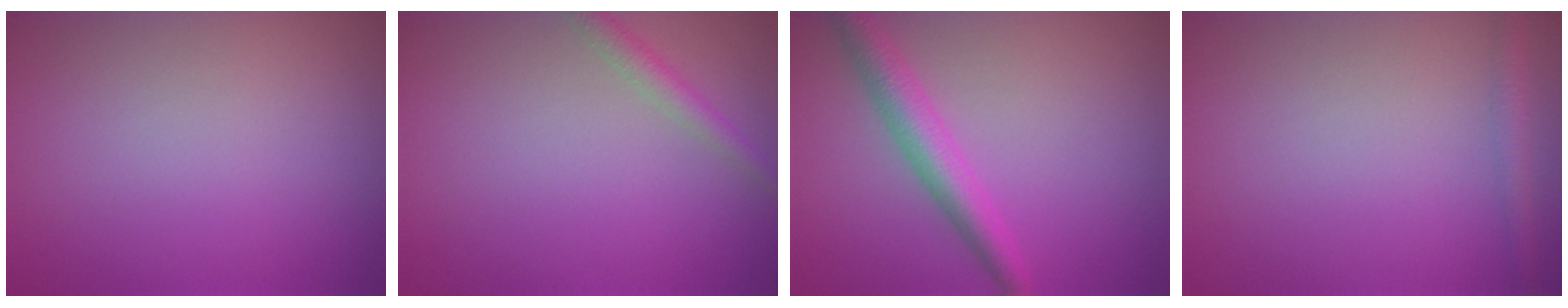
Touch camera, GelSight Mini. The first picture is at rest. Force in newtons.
{"total": 1.8, "press": 1.8, "slide": 0.1}
{"total": 3.9, "press": 3.9, "slide": 0.1}
{"total": 1.6, "press": 1.6, "slide": 0.1}